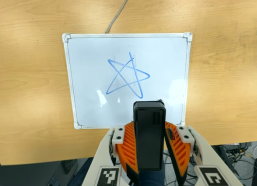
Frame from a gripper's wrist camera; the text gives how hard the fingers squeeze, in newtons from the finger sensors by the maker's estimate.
{"total": 6.0, "left": 5.2, "right": 6.7}